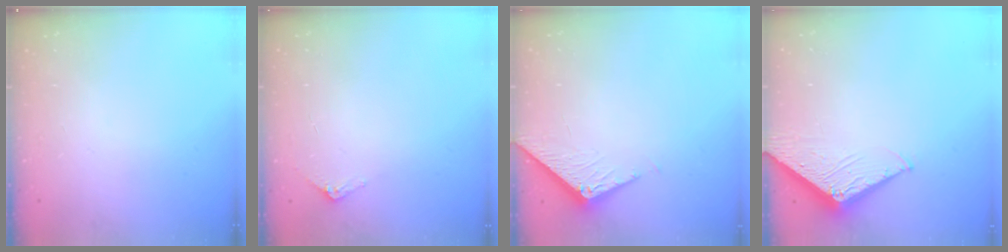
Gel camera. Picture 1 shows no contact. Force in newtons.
{"total": 2.9, "press": 2.9, "slide": 0.2}
{"total": 4.0, "press": 4.0, "slide": 0.1}
{"total": 6.5, "press": 6.5, "slide": 0.4}